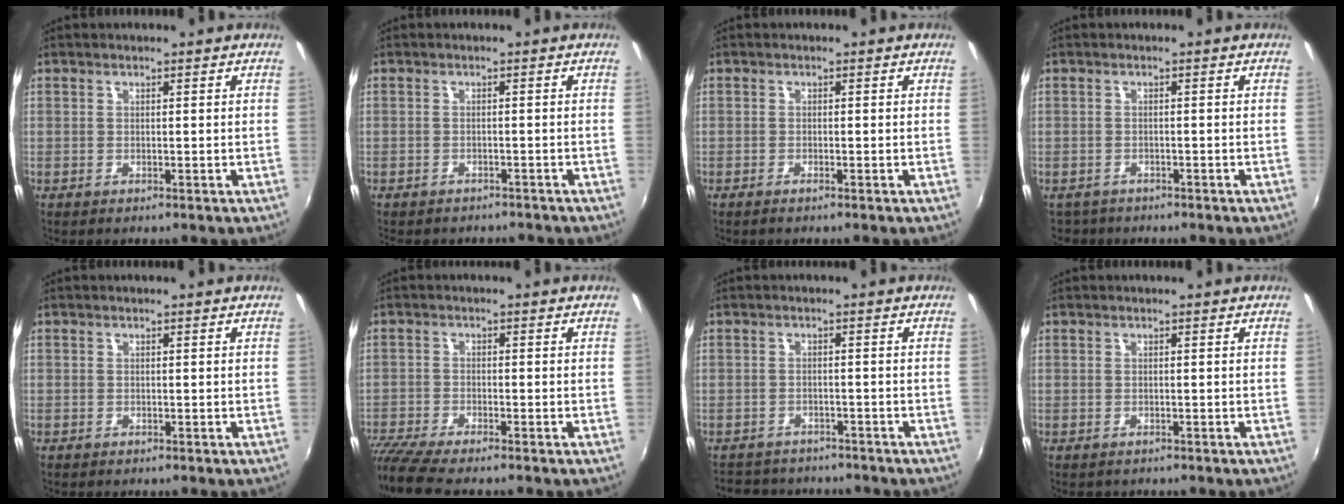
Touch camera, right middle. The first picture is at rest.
{"total": 4.0, "force": [-3.5, 1.6, 1.1], "torque": [-0.030, -0.012, -0.049]}
{"total": 0.8, "force": [-0.7, 0.0, 0.5], "torque": [-0.008, -0.003, -0.015]}
{"total": 2.9, "force": [-2.3, 1.8, 0.3], "torque": [-0.014, -0.007, -0.037]}
{"total": 0.5, "force": [-0.4, 0.4, 0.0], "torque": [0.000, 0.002, -0.006]}
{"total": 7.4, "force": [-6.6, 0.3, 3.3], "torque": [-0.088, -0.032, -0.121]}
{"total": 8.5, "force": [-7.5, 3.3, 2.1], "torque": [-0.054, -0.003, -0.109]}
{"total": 0.6, "force": [-0.5, 0.4, 0.0], "torque": [-0.004, -0.002, -0.006]}